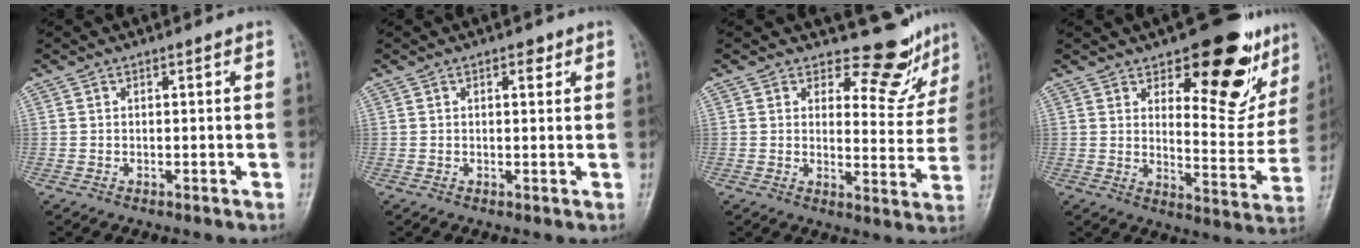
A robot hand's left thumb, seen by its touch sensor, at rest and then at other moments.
{"total": 1.8, "force": [0.9, 0.9, 1.3], "torque": [-0.012, -0.001, 0.011]}
{"total": 9.0, "force": [8.0, 3.7, 1.4], "torque": [0.015, -0.080, 0.094]}
{"total": 18.5, "force": [11.0, 8.0, 12.6], "torque": [-0.101, -0.069, 0.154]}